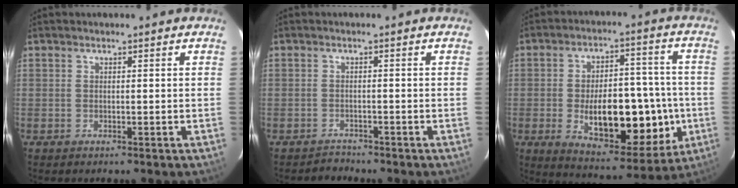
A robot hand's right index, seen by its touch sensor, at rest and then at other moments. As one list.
[{"total": 1.7, "force": [-1.5, 0.4, -0.7], "torque": [0.014, -0.005, -0.024]}, {"total": 18.7, "force": [-3.7, 8.1, 16.4], "torque": [-0.237, 0.013, -0.040]}]